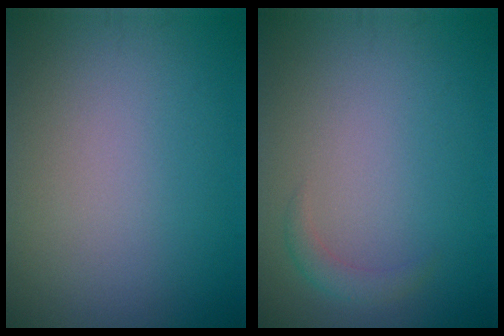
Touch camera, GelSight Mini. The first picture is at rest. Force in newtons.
{"total": 1.3, "press": 1.3, "slide": 0.1}